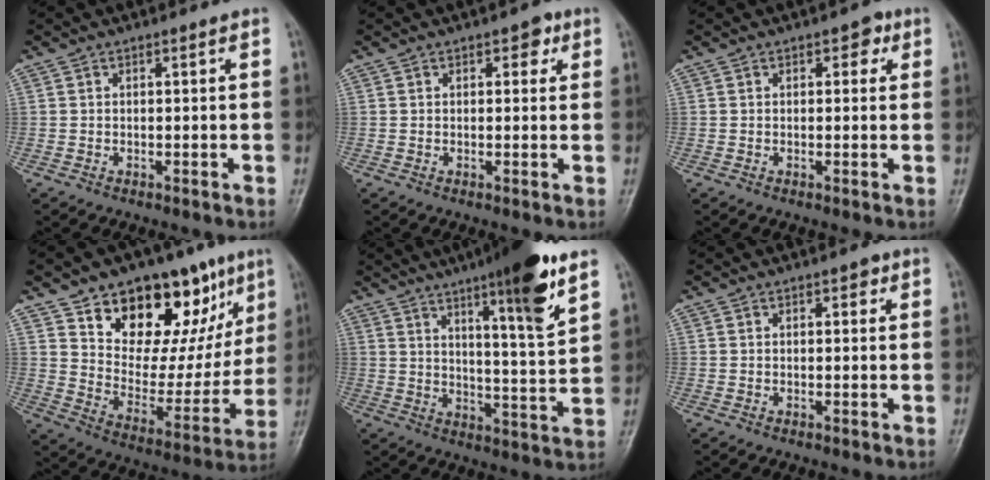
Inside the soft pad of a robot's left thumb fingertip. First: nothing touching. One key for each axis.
{"total": 2.5, "fx": 1.2, "fy": 1.6, "fz": 1.5, "tx": -0.001, "ty": 0.000, "tz": 0.010}
{"total": 2.5, "fx": 1.0, "fy": 1.6, "fz": 1.6, "tx": 0.000, "ty": 0.002, "tz": 0.007}
{"total": 23.1, "fx": 12.9, "fy": 12.6, "fz": 14.4, "tx": -0.140, "ty": -0.043, "tz": 0.208}
{"total": 15.5, "fx": 9.2, "fy": 1.9, "fz": 12.3, "tx": -0.175, "ty": -0.052, "tz": 0.140}
{"total": 1.5, "fx": 0.8, "fy": 0.9, "fz": 1.0, "tx": -0.002, "ty": 0.000, "tz": 0.006}